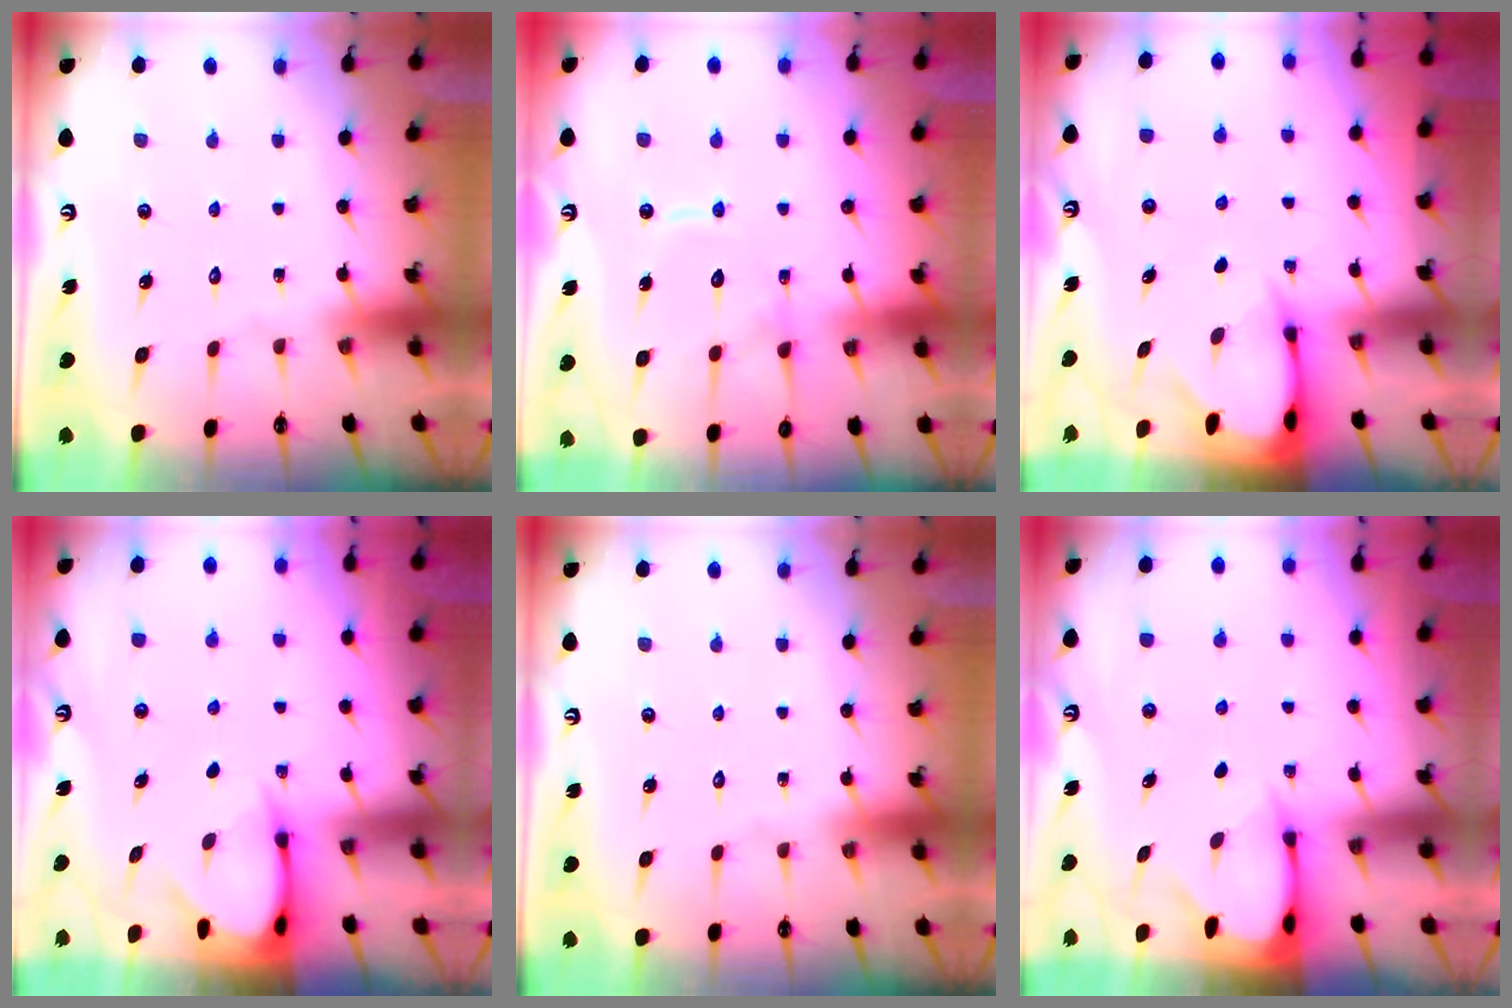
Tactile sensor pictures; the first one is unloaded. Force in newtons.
{"total": 11.8, "press": 11.8, "slide": 1.1}
{"total": 3.1, "press": 3.1, "slide": 0.4}
{"total": 3.6, "press": 3.6, "slide": 0.3}
{"total": 0.0}
{"total": 2.6, "press": 2.6, "slide": 0.3}